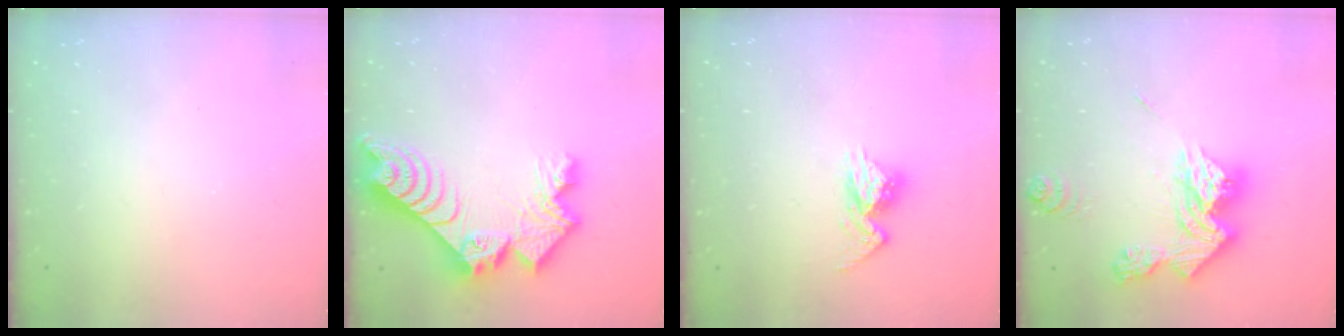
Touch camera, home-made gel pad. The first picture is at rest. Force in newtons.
{"total": 14.9, "press": 14.8, "slide": 1.5}
{"total": 8.9, "press": 8.9, "slide": 0.4}
{"total": 16.5, "press": 16.4, "slide": 1.6}